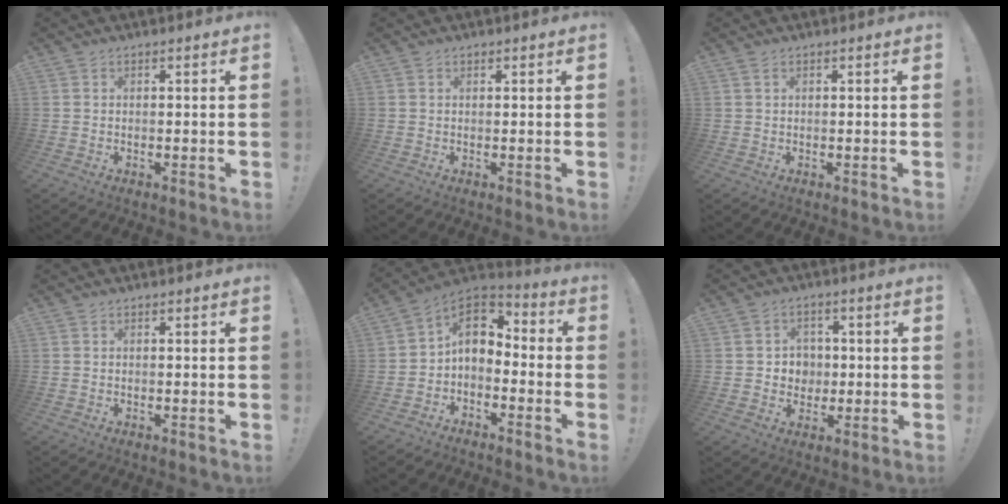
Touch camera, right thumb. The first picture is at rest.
{"total": 0.5, "force": [0.4, 0.3, 0.2], "torque": [-0.002, -0.001, 0.008]}
{"total": 1.1, "force": [0.6, 0.6, 0.8], "torque": [-0.015, 0.002, 0.011]}
{"total": 0.0}
{"total": 8.4, "force": [0.5, 6.3, 5.5], "torque": [-0.096, 0.005, 0.013]}
{"total": 5.7, "force": [0.5, 5.5, 1.3], "torque": [-0.023, -0.003, 0.012]}